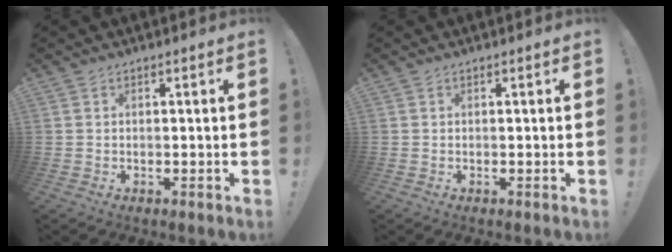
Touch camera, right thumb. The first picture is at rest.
{"total": 0.0}